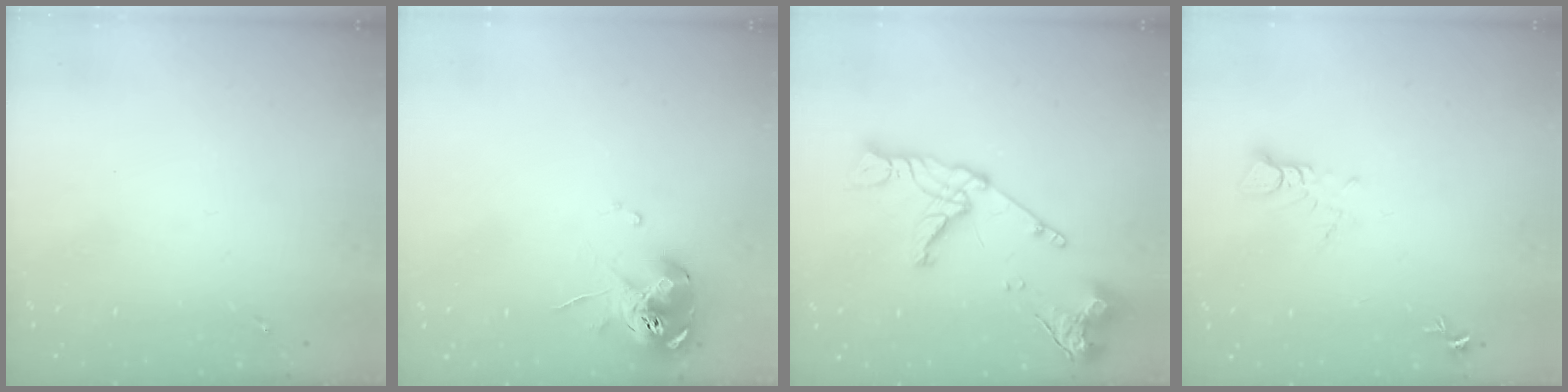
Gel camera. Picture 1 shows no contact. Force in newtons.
{"total": 10.5, "press": 10.4, "slide": 1.3}
{"total": 17.1, "press": 17.0, "slide": 1.9}
{"total": 4.0, "press": 3.9, "slide": 0.3}